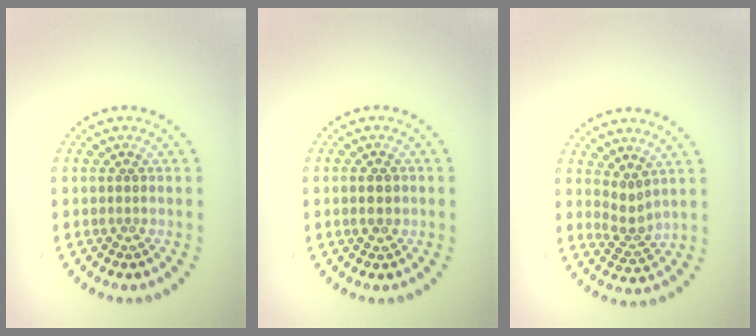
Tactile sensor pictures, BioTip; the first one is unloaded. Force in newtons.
{"total": 2.1, "press": 2.1, "slide": 0.1}
{"total": 2.0, "press": 1.4, "slide": 1.5}